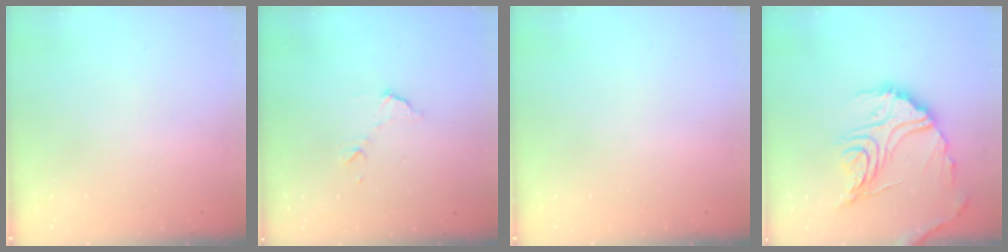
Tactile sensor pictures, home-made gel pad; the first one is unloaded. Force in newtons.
{"total": 7.5, "press": 7.5, "slide": 0.1}
{"total": 0.0}
{"total": 22.4, "press": 22.3, "slide": 2.2}